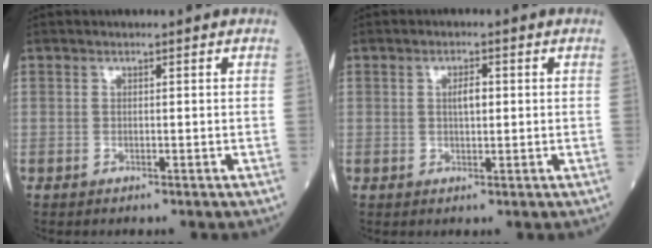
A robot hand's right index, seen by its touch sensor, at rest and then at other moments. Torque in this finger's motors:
{"motor_torque": [-0.07, -0.08, 0.03, 0.02]}